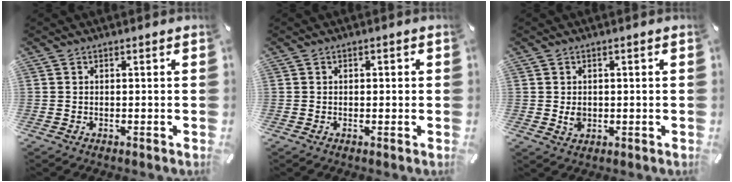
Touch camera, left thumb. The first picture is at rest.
{"total": 0.8, "force": [-0.1, 0.6, 0.5], "torque": [-0.009, 0.004, -0.003]}
{"total": 2.8, "force": [-0.1, 2.5, 1.3], "torque": [-0.017, 0.001, -0.002]}